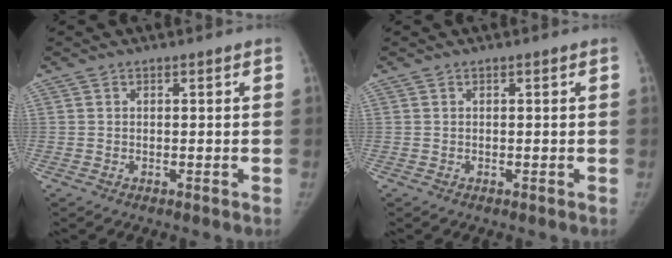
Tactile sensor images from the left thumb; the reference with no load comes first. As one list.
[{"total": 0.0}]